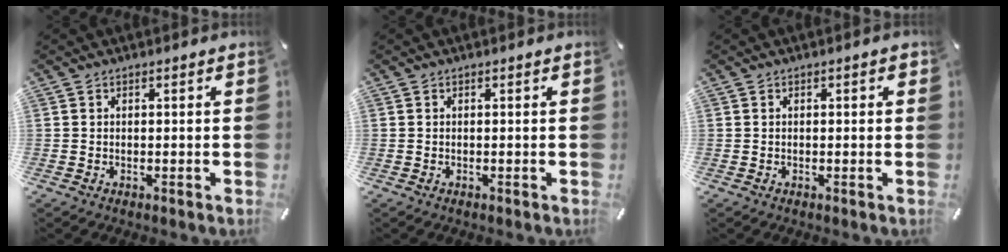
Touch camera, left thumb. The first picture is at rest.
{"total": 0.0}
{"total": 0.7, "force": [0.0, 0.2, 0.7], "torque": [-0.014, 0.001, 0.000]}